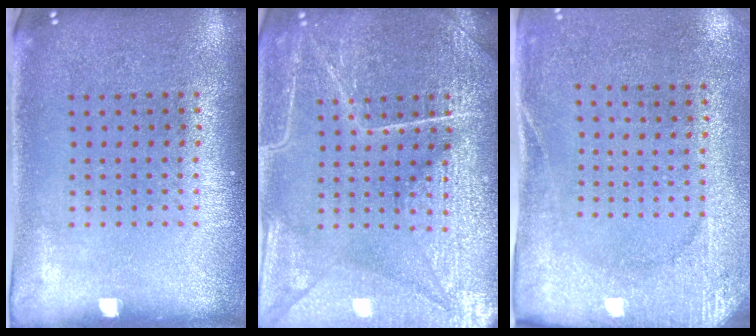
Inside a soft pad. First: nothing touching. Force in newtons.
{"total": 4.6, "press": 4.6, "slide": 0.5}
{"total": 2.7, "press": 2.3, "slide": 1.3}